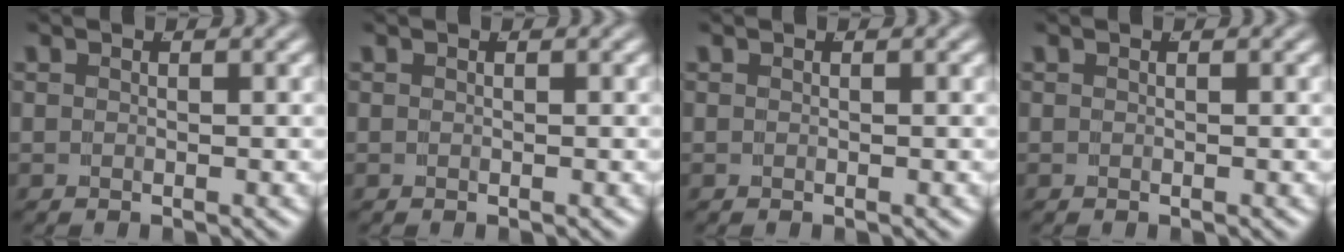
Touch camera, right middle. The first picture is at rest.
{"total": 0.0}
{"total": 0.0}
{"total": 0.0}